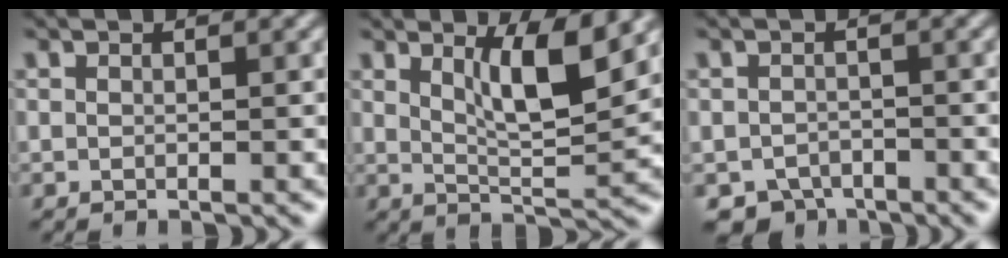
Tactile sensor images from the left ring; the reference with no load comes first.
{"total": 5.0, "force": [2.3, 1.1, 4.3], "torque": [-0.072, -0.009, 0.042]}
{"total": 2.8, "force": [-2.2, 1.7, 0.4], "torque": [0.004, -0.005, -0.044]}